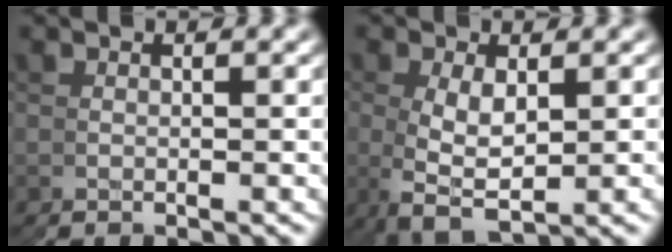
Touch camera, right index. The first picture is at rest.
{"total": 3.7, "force": [-0.1, 2.4, 2.9], "torque": [-0.074, -0.005, 0.000]}